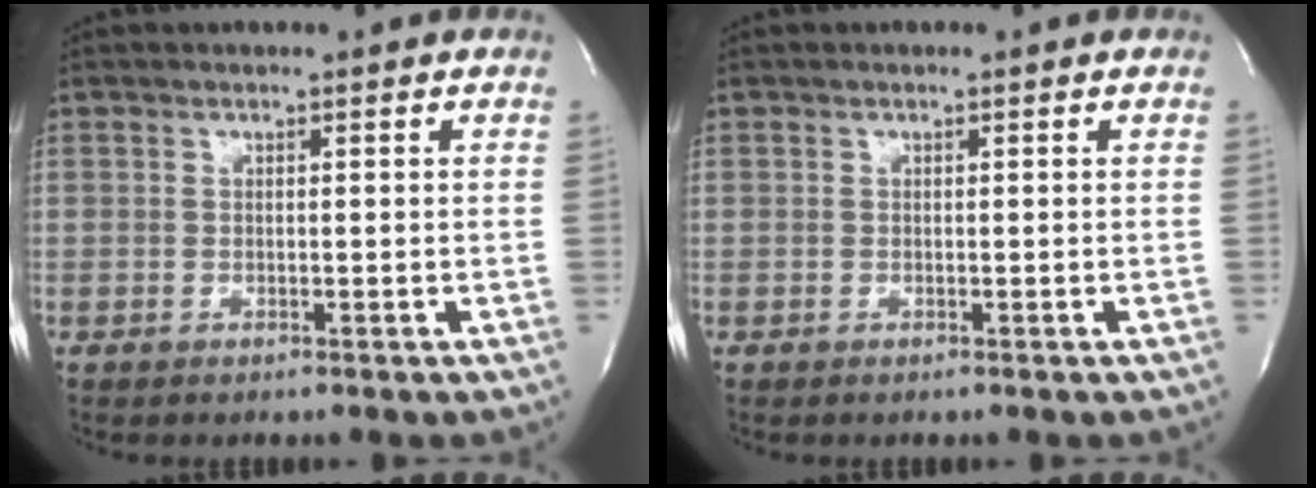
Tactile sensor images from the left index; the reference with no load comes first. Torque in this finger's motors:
{"motor_torque": [0.00, 0.00, -0.01, 0.00]}